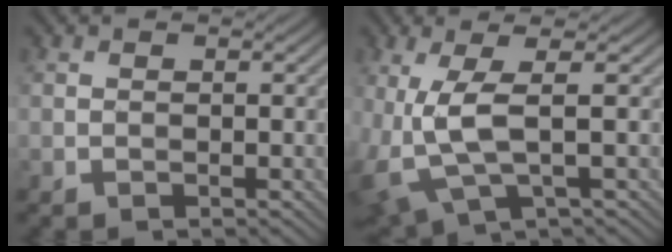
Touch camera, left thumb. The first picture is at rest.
{"total": 6.7, "force": [0.0, 2.1, 6.4], "torque": [-0.155, 0.001, 0.001]}